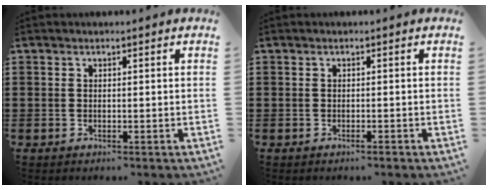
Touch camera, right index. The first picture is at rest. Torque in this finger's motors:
{"motor_torque": [-0.10, 0.16, 0.05, 0.02]}